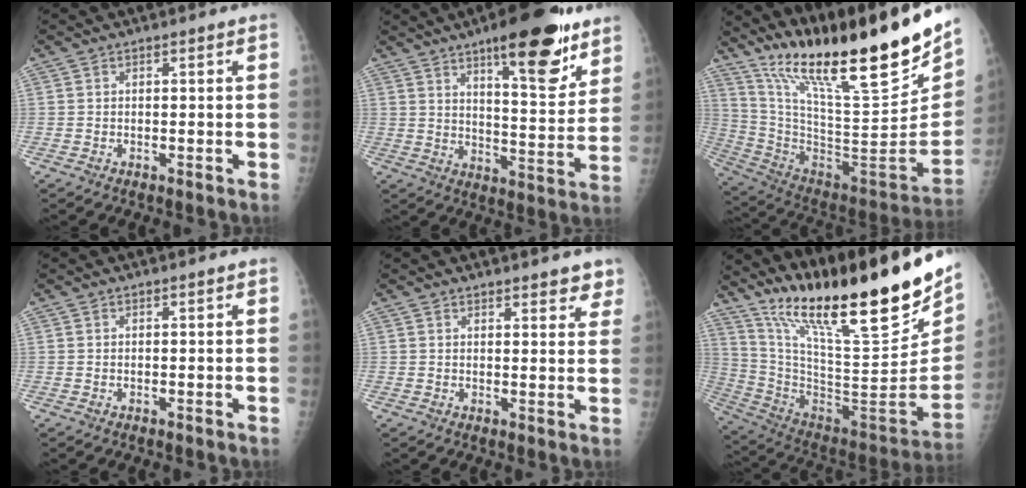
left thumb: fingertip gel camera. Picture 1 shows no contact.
{"total": 17.7, "force": [11.1, 5.2, 12.8], "torque": [-0.143, -0.066, 0.167]}
{"total": 30.8, "force": [21.3, 4.4, 21.9], "torque": [-0.336, -0.105, 0.367]}
{"total": 0.0}
{"total": 5.8, "force": [4.7, 2.0, 2.7], "torque": [0.000, -0.021, 0.053]}
{"total": 32.4, "force": [21.0, 6.1, 23.8], "torque": [-0.357, -0.086, 0.359]}